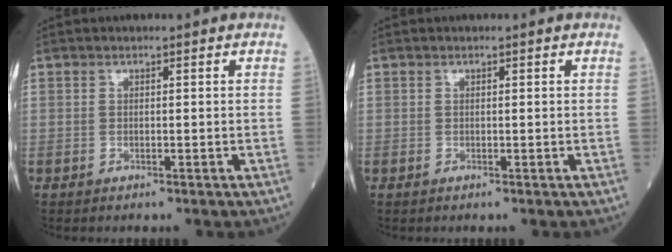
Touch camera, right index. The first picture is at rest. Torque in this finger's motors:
{"motor_torque": [-0.08, -0.03, -0.03, 0.02]}